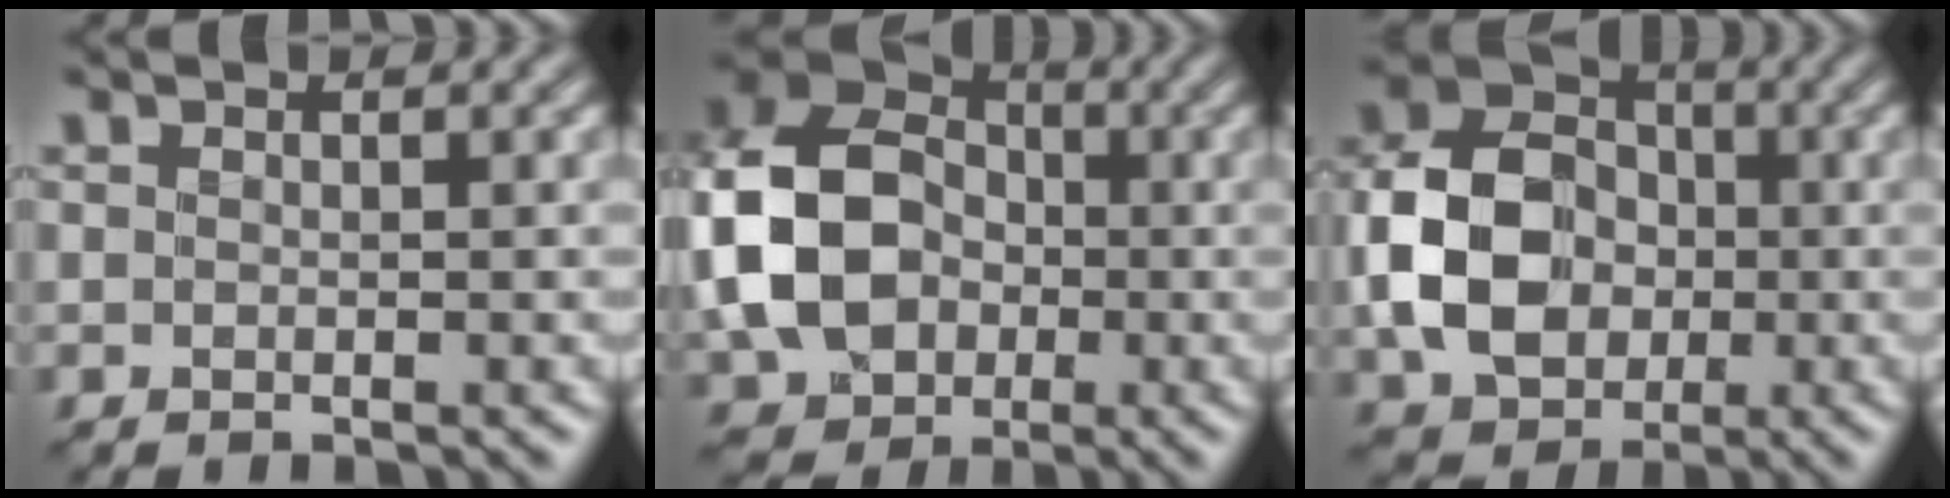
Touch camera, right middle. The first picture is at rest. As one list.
[{"total": 11.5, "force": [-1.3, 9.1, 6.9], "torque": [-0.157, 0.005, -0.038]}, {"total": 9.1, "force": [-1.1, 7.2, 5.5], "torque": [-0.113, 0.008, -0.030]}]